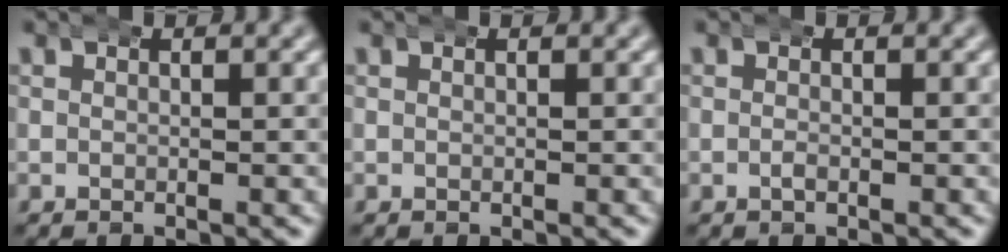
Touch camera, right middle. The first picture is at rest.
{"total": 0.0}
{"total": 0.0}